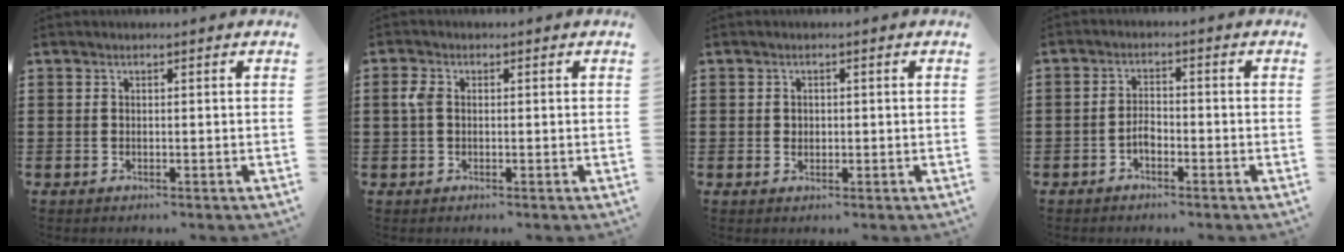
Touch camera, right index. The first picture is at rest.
{"total": 2.5, "force": [0.2, 1.6, 1.9], "torque": [-0.049, 0.006, 0.000]}
{"total": 0.9, "force": [0.1, 0.8, 0.4], "torque": [-0.009, 0.006, 0.001]}
{"total": 2.6, "force": [-1.4, 1.2, 1.8], "torque": [-0.043, 0.002, -0.031]}